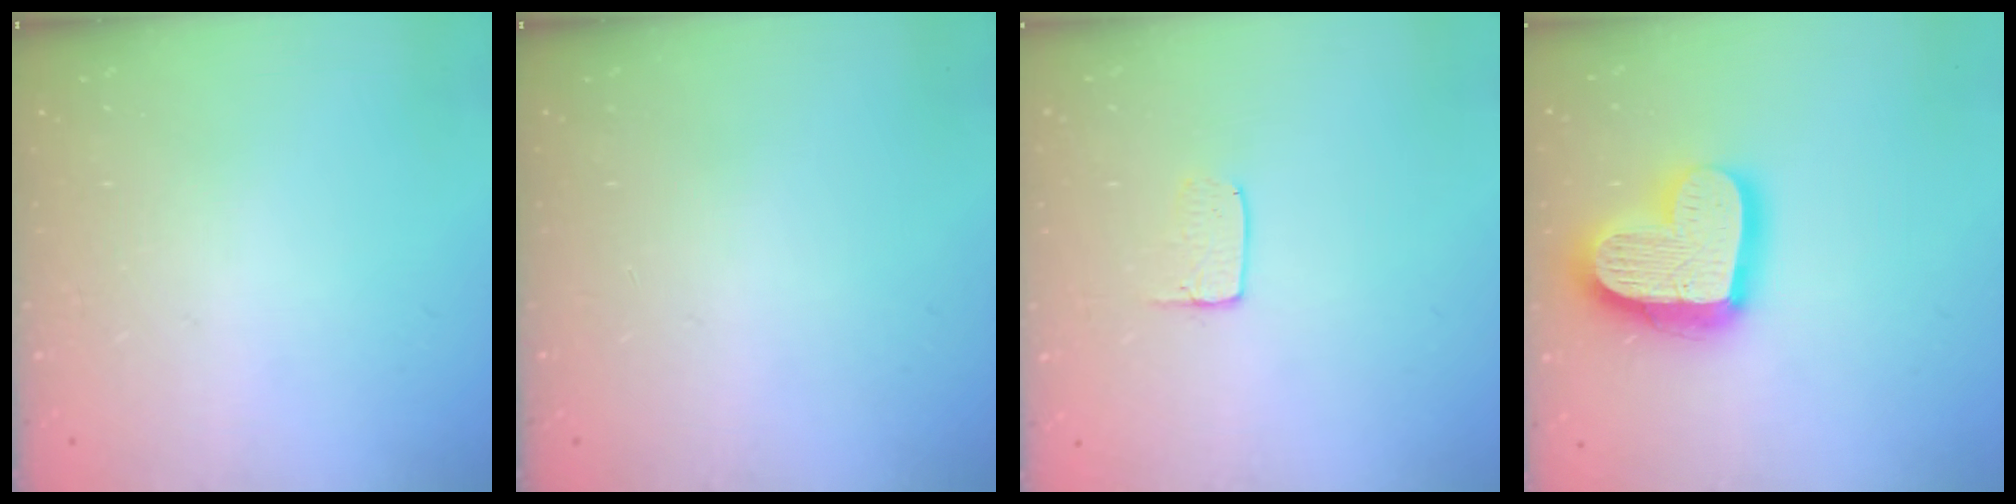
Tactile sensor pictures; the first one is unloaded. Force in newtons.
{"total": 0.0}
{"total": 3.6, "press": 3.5, "slide": 0.2}
{"total": 21.1, "press": 21.0, "slide": 1.8}